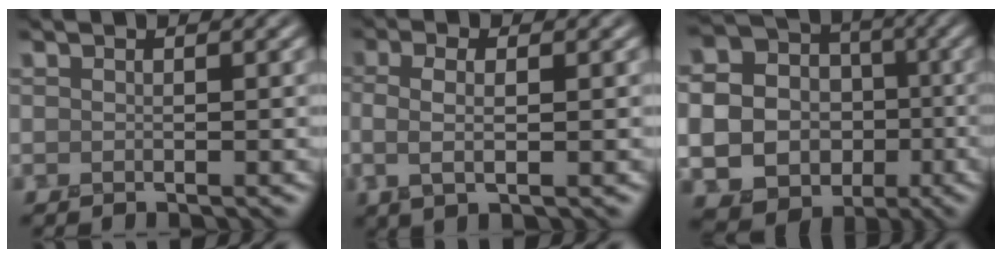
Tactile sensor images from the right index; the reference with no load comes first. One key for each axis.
{"total": 2.9, "fx": 0.1, "fy": 0.9, "fz": 2.7, "tx": -0.056, "ty": 0.002, "tz": -0.001}
{"total": 14.1, "fx": -2.7, "fy": 12.5, "fz": 5.8, "tx": -0.146, "ty": -0.022, "tz": -0.051}